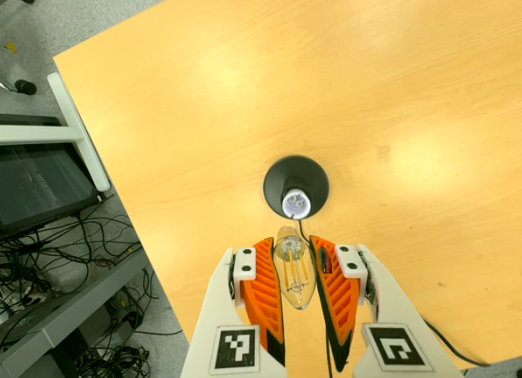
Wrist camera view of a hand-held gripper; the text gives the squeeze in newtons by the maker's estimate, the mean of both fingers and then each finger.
{"total": 22.6, "left": 24.5, "right": 20.7}